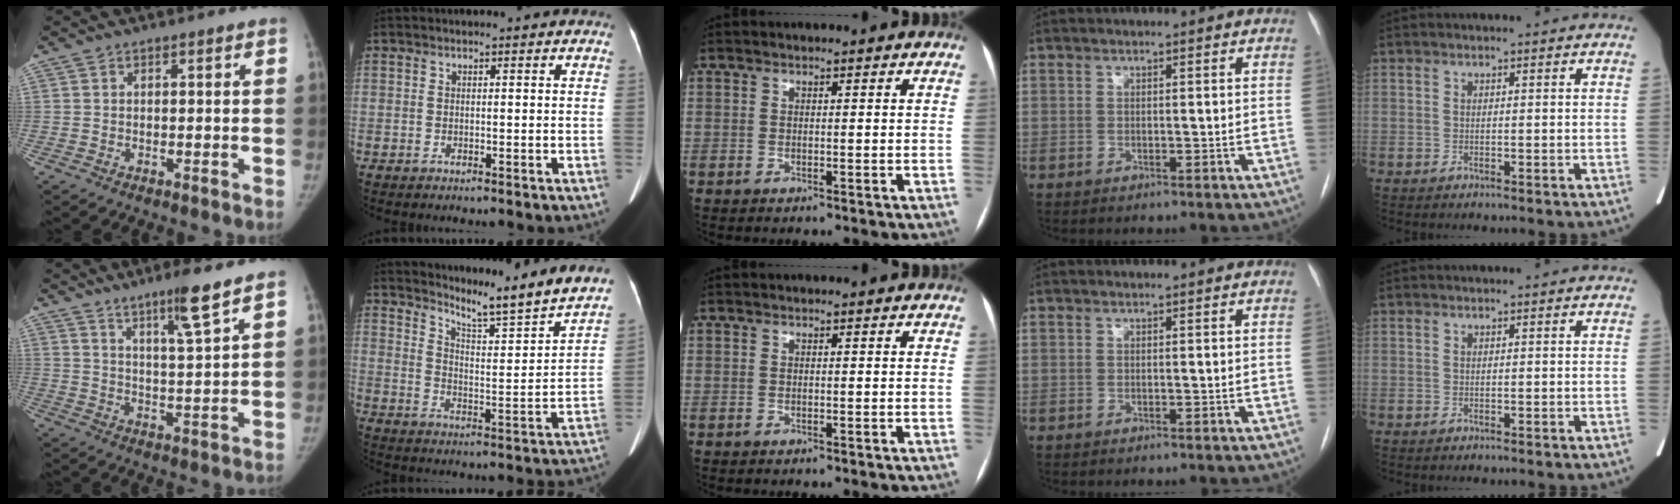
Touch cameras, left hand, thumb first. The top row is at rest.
{"thumb": {"total": 7.8, "force": [5.6, -0.2, 5.5], "torque": [-0.091, -0.041, 0.097]}, "index": {"total": 15.0, "force": [14.4, -0.6, 4.2], "torque": [-0.072, -0.050, 0.194]}}